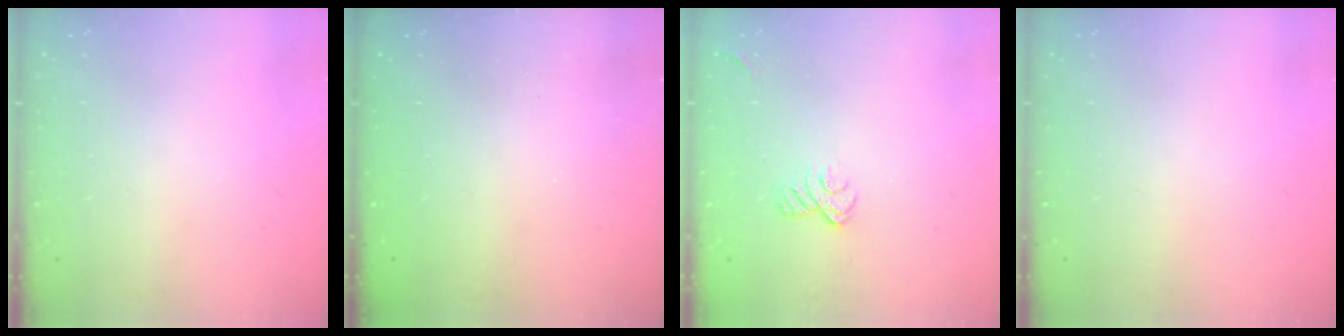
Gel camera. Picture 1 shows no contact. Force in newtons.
{"total": 2.4, "press": 2.3, "slide": 0.8}
{"total": 9.1, "press": 9.0, "slide": 1.4}
{"total": 0.0}